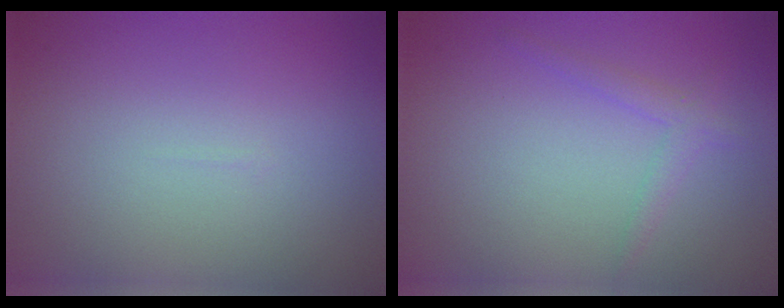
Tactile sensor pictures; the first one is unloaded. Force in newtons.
{"total": 1.5, "press": 1.5, "slide": 0.0}